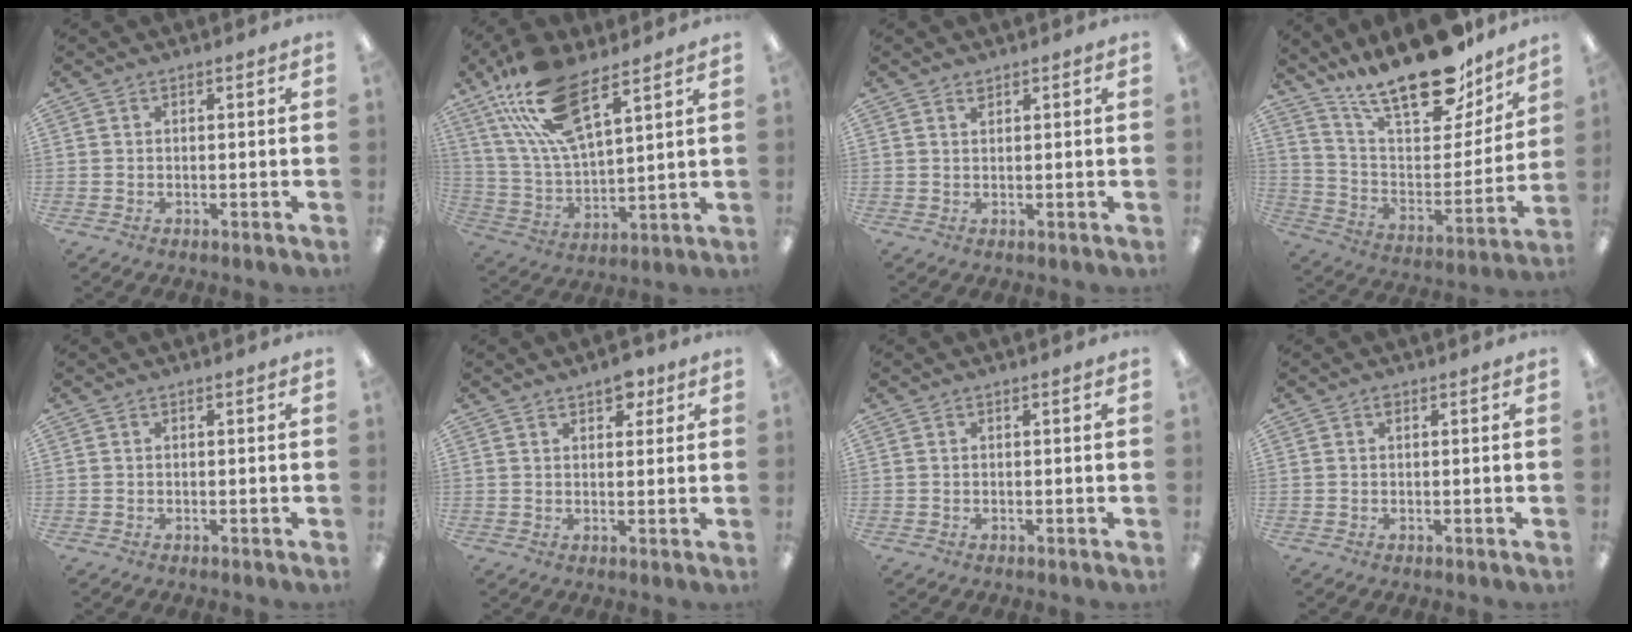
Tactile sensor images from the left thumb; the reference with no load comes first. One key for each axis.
{"total": 18.0, "fx": 11.8, "fy": 6.4, "fz": 12.0, "tx": -0.262, "ty": -0.043, "tz": 0.205}
{"total": 1.1, "fx": 1.0, "fy": 0.3, "fz": 0.3, "tx": 0.000, "ty": -0.004, "tz": 0.016}
{"total": 23.6, "fx": 18.5, "fy": 8.1, "fz": 12.2, "tx": -0.192, "ty": -0.122, "tz": 0.317}
{"total": 0.0}
{"total": 4.7, "fx": 3.1, "fy": 2.3, "fz": 2.7, "tx": -0.026, "ty": -0.010, "tz": 0.049}
{"total": 0.0}
{"total": 0.7, "fx": 0.4, "fy": 0.3, "fz": 0.5, "tx": -0.012, "ty": 0.002, "tz": 0.007}